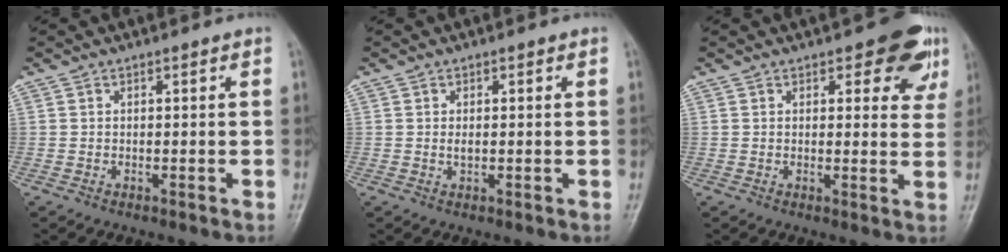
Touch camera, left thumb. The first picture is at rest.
{"total": 1.1, "force": [0.1, 0.7, 0.9], "torque": [-0.012, -0.001, 0.001]}
{"total": 8.1, "force": [4.5, 3.8, 5.5], "torque": [-0.024, -0.015, 0.049]}